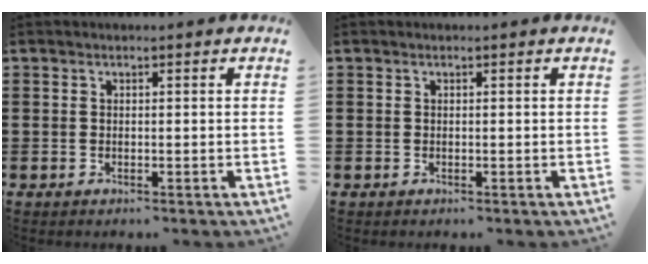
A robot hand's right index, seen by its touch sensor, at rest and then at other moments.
{"total": 0.0}